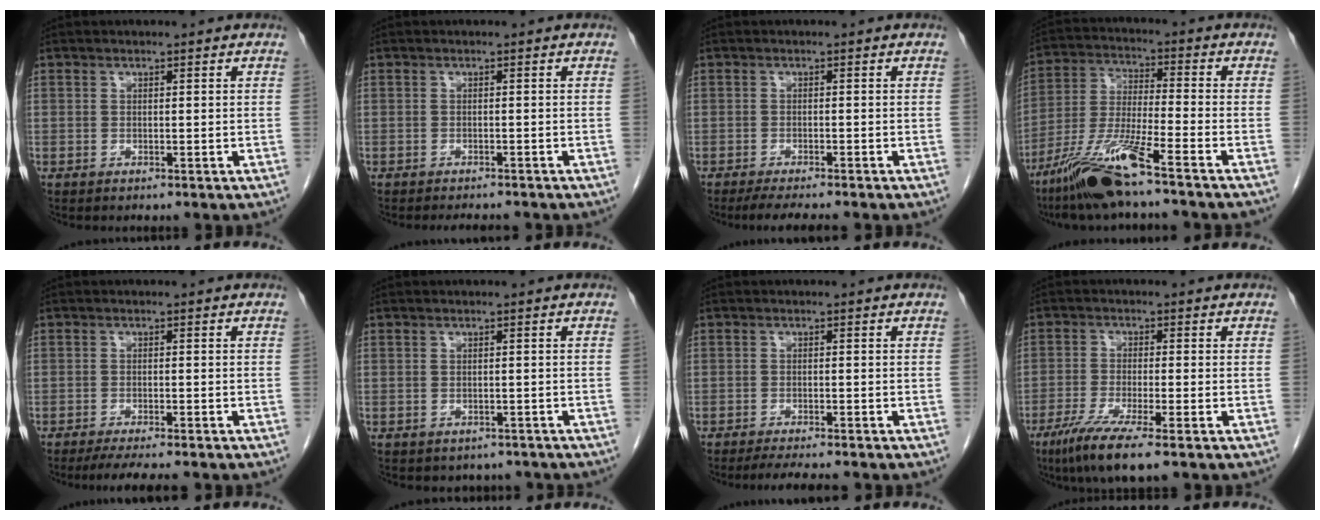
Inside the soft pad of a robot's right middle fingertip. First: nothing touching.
{"total": 4.1, "force": [-3.8, 0.9, 1.4], "torque": [-0.016, -0.006, -0.048]}
{"total": 5.4, "force": [-4.6, 0.4, 2.9], "torque": [-0.042, -0.013, -0.070]}
{"total": 13.1, "force": [-9.1, -0.1, 9.3], "torque": [-0.193, -0.030, -0.171]}
{"total": 6.8, "force": [-5.7, 0.6, 3.6], "torque": [-0.049, -0.014, -0.086]}
{"total": 3.8, "force": [-3.2, 2.0, 0.3], "torque": [-0.001, 0.009, -0.036]}
{"total": 5.8, "force": [-5.0, 0.5, 2.8], "torque": [-0.040, -0.013, -0.075]}
{"total": 7.8, "force": [-5.1, 0.0, 6.0], "torque": [-0.111, -0.022, -0.088]}